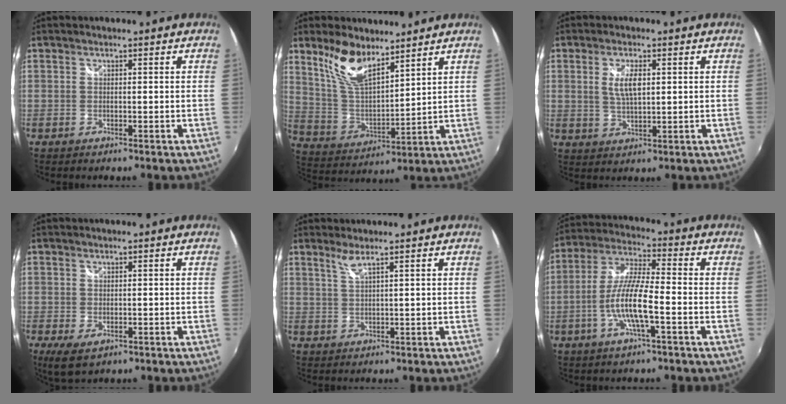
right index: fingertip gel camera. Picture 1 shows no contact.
{"total": 11.5, "force": [8.1, 4.2, 7.0], "torque": [-0.142, 0.004, 0.167]}
{"total": 5.0, "force": [1.1, 1.8, 4.5], "torque": [-0.085, -0.002, 0.022]}
{"total": 4.3, "force": [-1.8, 2.5, 3.0], "torque": [-0.062, -0.017, -0.026]}
{"total": 2.1, "force": [1.5, -0.4, 1.4], "torque": [-0.030, -0.004, 0.030]}
{"total": 10.7, "force": [-3.7, 1.4, 9.9], "torque": [-0.208, -0.003, -0.070]}